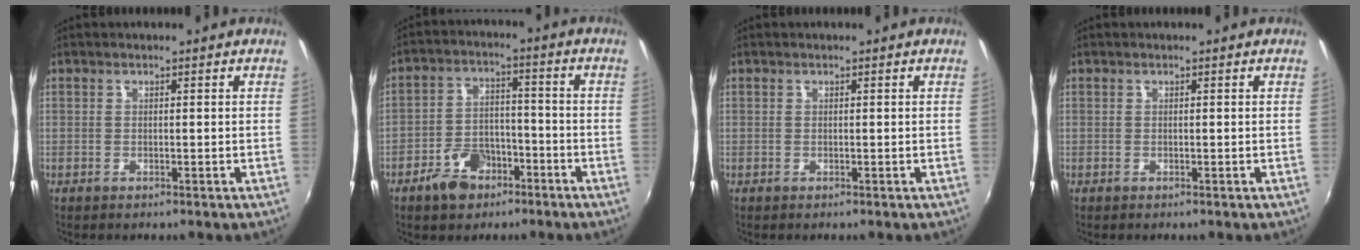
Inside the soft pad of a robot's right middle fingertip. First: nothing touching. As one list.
[{"total": 8.5, "force": [-5.4, 5.2, 4.0], "torque": [-0.088, 0.017, -0.084]}, {"total": 0.0}, {"total": 0.0}]